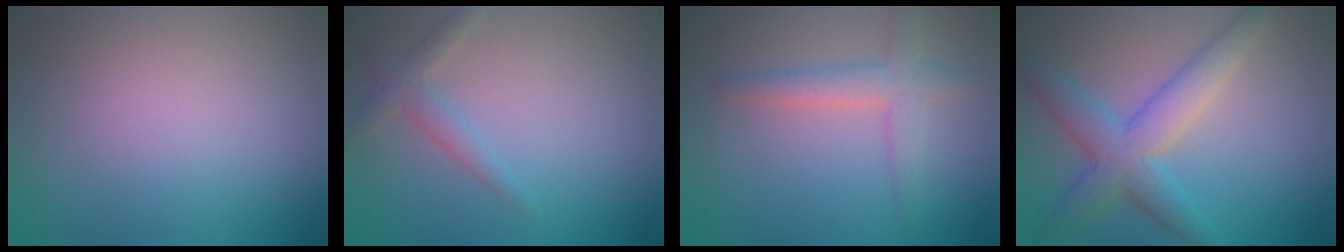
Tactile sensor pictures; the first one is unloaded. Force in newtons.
{"total": 1.9, "press": 1.9, "slide": 0.1}
{"total": 3.0, "press": 3.0, "slide": 0.1}
{"total": 5.2, "press": 5.2, "slide": 0.3}